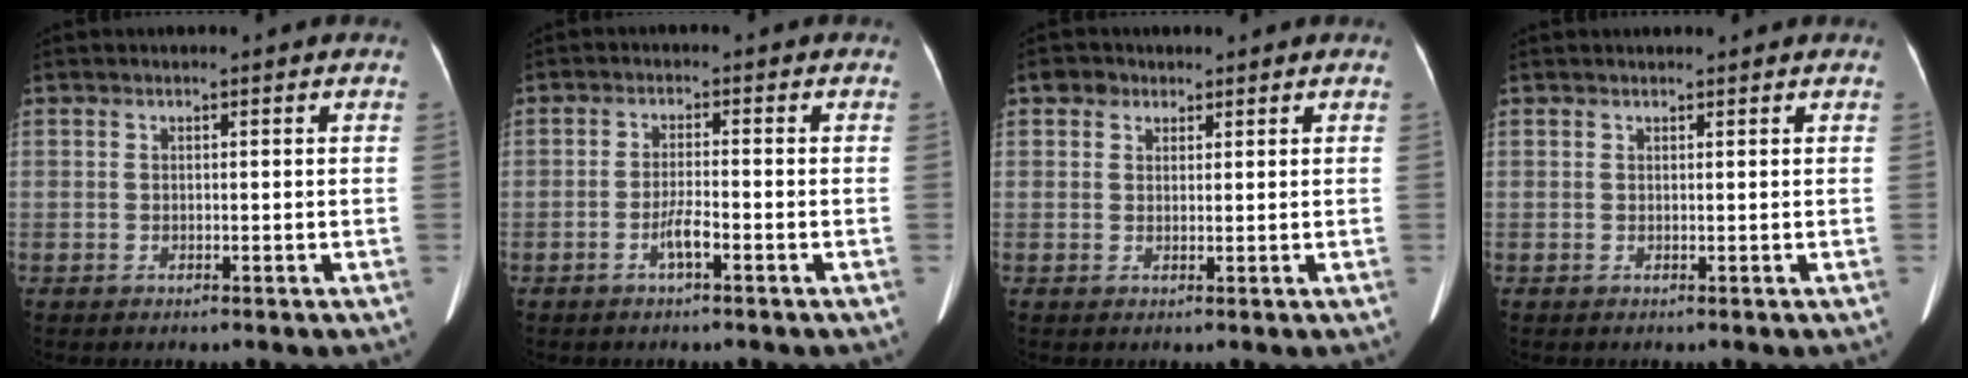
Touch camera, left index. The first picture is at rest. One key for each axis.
{"total": 2.5, "fx": -1.7, "fy": -0.1, "fz": 1.8, "tx": -0.034, "ty": -0.009, "tz": -0.031}
{"total": 1.6, "fx": 0.8, "fy": 1.4, "fz": 0.2, "tx": -0.002, "ty": 0.003, "tz": 0.014}
{"total": 3.3, "fx": 3.1, "fy": 0.3, "fz": 1.1, "tx": -0.012, "ty": 0.013, "tz": 0.034}